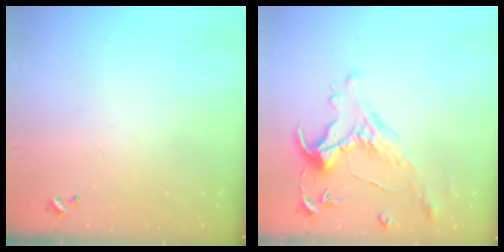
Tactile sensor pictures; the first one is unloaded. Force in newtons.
{"total": 0.9, "press": 0.2, "slide": 0.9}